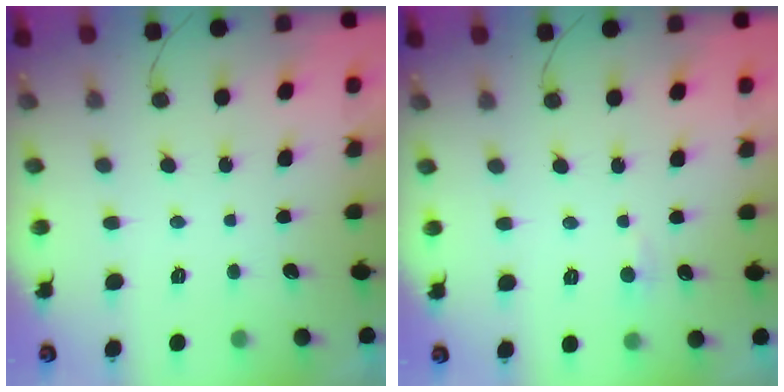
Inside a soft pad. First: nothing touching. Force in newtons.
{"total": 4.5, "press": 4.5, "slide": 0.6}